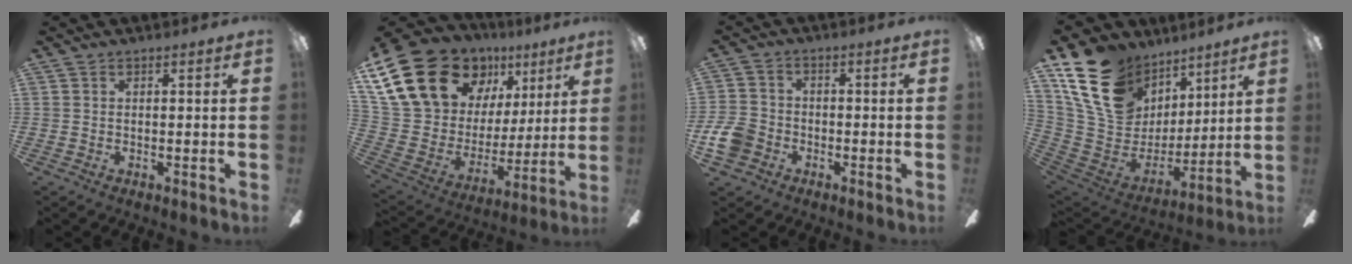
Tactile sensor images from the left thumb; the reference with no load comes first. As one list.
[{"total": 24.9, "force": [14.3, 15.6, 13.2], "torque": [-0.269, -0.076, 0.286]}, {"total": 7.4, "force": [-3.2, 5.7, 3.5], "torque": [-0.087, 0.024, -0.060]}, {"total": 22.9, "force": [11.6, 16.1, 11.4], "torque": [-0.225, -0.044, 0.229]}]